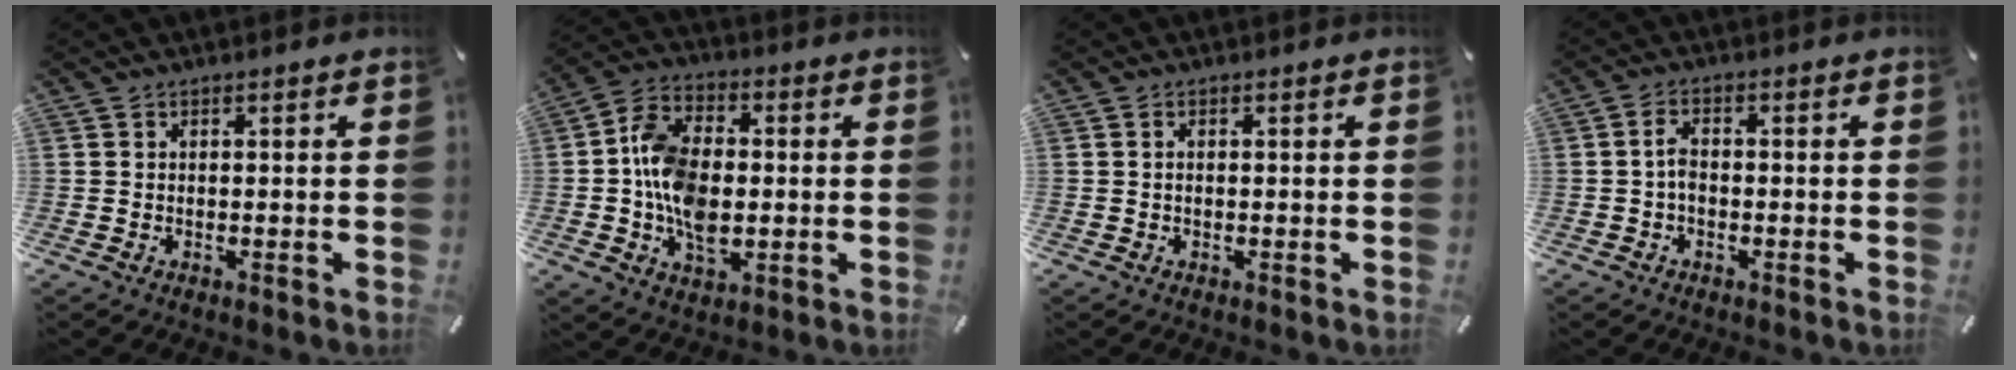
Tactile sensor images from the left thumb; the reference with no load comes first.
{"total": 12.6, "force": [-1.6, 8.6, 9.1], "torque": [-0.192, 0.012, -0.027]}
{"total": 0.7, "force": [0.0, 0.4, 0.6], "torque": [-0.013, 0.001, -0.001]}
{"total": 3.0, "force": [-0.5, 1.8, 2.4], "torque": [-0.046, 0.008, -0.011]}